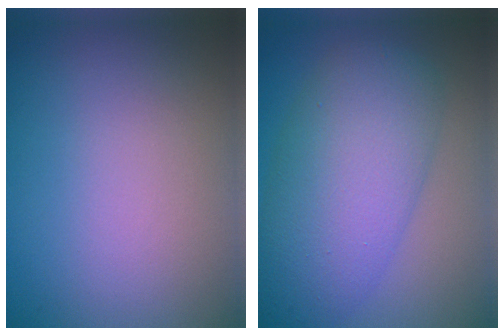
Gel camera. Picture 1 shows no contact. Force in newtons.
{"total": 8.4, "press": 8.4, "slide": 0.1}